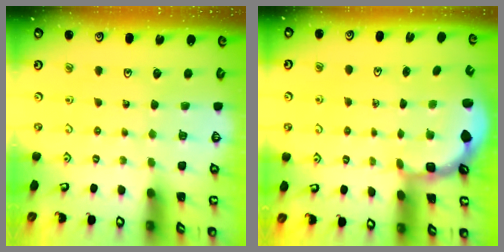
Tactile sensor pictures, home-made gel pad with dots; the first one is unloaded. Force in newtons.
{"total": 2.4, "press": 2.1, "slide": 1.2}